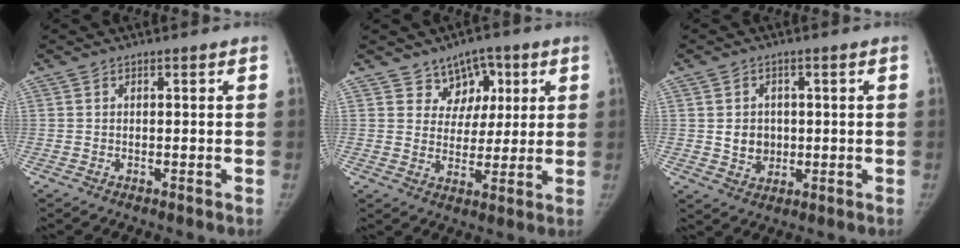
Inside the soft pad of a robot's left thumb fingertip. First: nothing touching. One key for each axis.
{"total": 7.4, "fx": 3.8, "fy": 6.0, "fz": 2.1, "tx": 0.012, "ty": -0.014, "tz": 0.060}
{"total": 5.1, "fx": 0.2, "fy": 4.4, "fz": 2.4, "tx": -0.017, "ty": -0.002, "tz": 0.013}